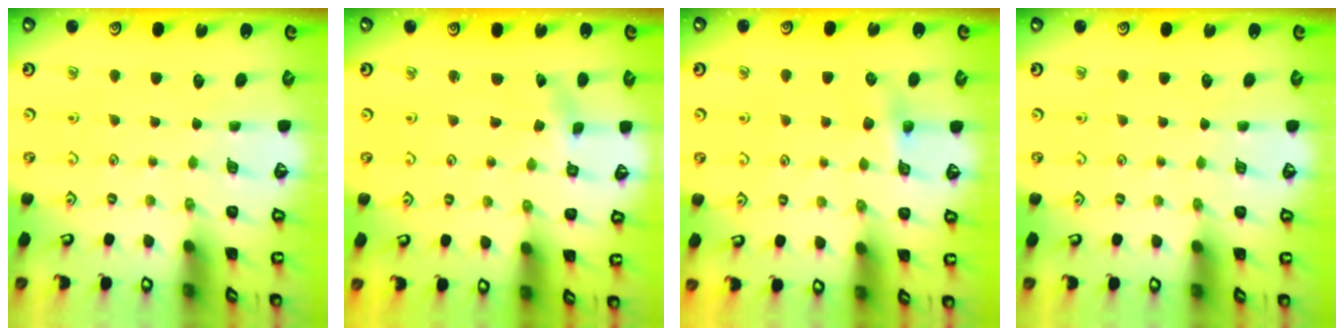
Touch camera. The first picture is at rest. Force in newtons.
{"total": 0.0}
{"total": 4.8, "press": 4.8, "slide": 0.4}
{"total": 0.0}